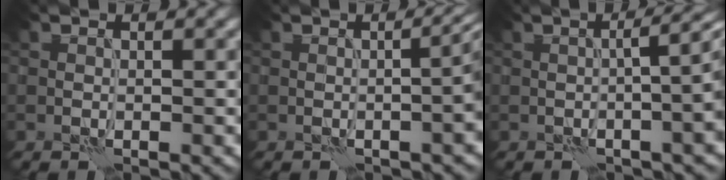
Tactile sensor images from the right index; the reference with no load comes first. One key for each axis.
{"total": 6.7, "fx": -0.1, "fy": 3.0, "fz": 5.9, "tx": -0.023, "ty": 0.019, "tz": -0.004}
{"total": 6.8, "fx": 0.6, "fy": 2.1, "fz": 6.5, "tx": -0.054, "ty": 0.019, "tz": -0.002}